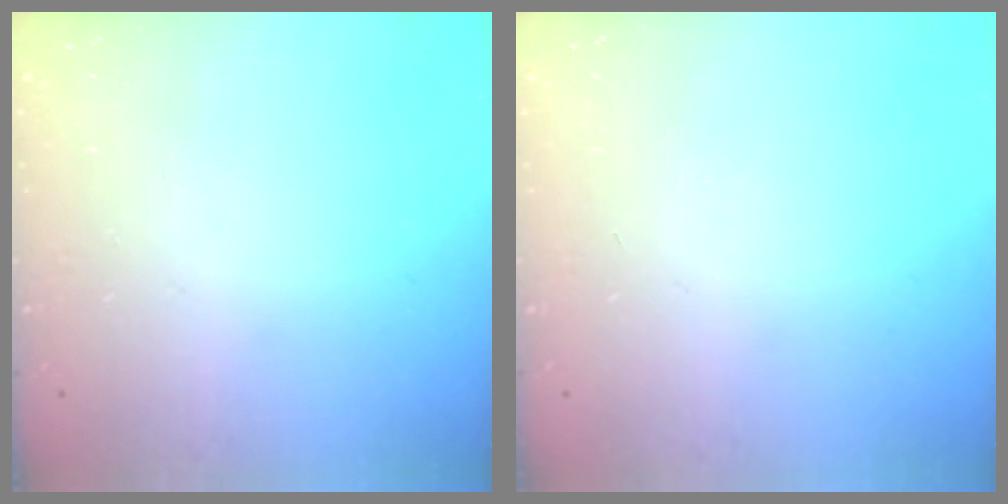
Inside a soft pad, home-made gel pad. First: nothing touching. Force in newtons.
{"total": 0.0}